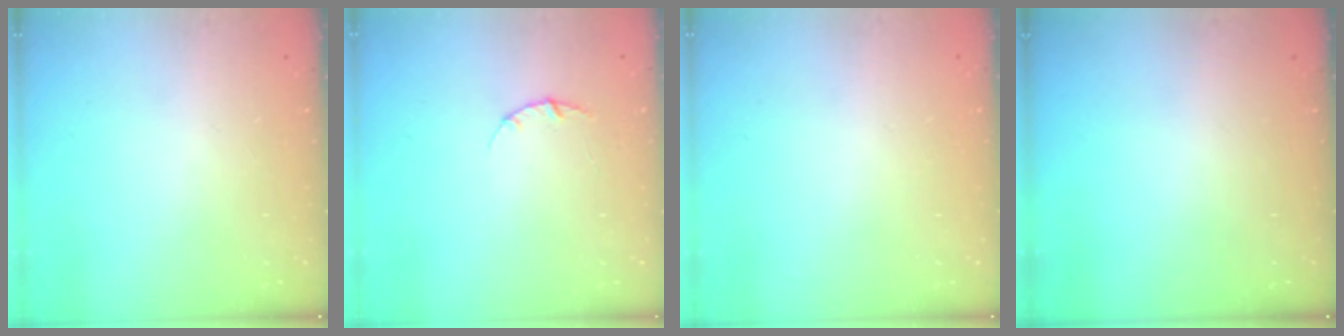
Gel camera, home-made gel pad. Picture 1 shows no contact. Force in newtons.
{"total": 2.8, "press": 2.8, "slide": 0.4}
{"total": 2.6, "press": 2.6, "slide": 0.2}
{"total": 0.0}